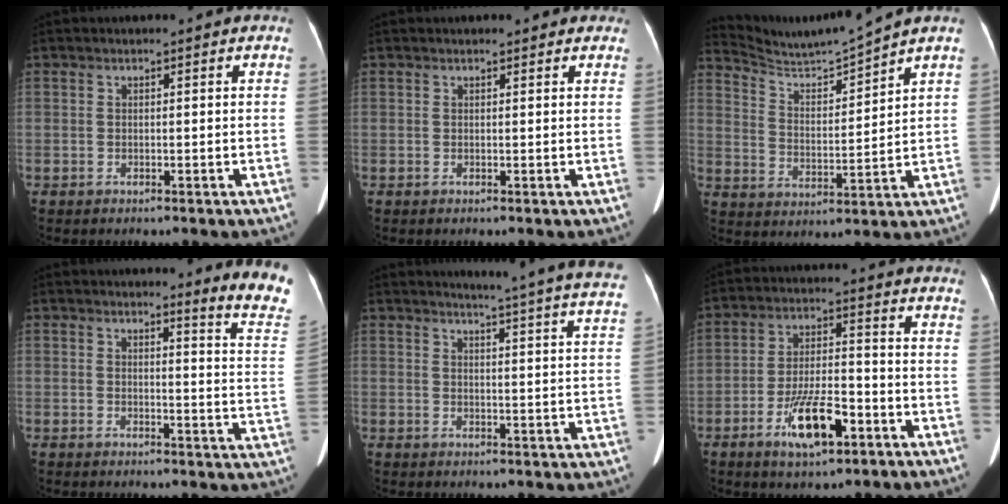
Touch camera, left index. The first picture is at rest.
{"total": 2.6, "force": [2.1, 0.9, 1.1], "torque": [-0.010, 0.016, 0.019]}
{"total": 8.2, "force": [7.8, -2.1, 1.0], "torque": [-0.036, -0.015, 0.159]}
{"total": 8.2, "force": [7.7, -0.8, 2.6], "torque": [-0.014, -0.080, 0.064]}
{"total": 19.0, "force": [18.0, -1.1, 6.0], "torque": [-0.081, -0.086, 0.194]}
{"total": 9.8, "force": [-4.9, 2.9, 7.9], "torque": [-0.153, -0.001, -0.083]}